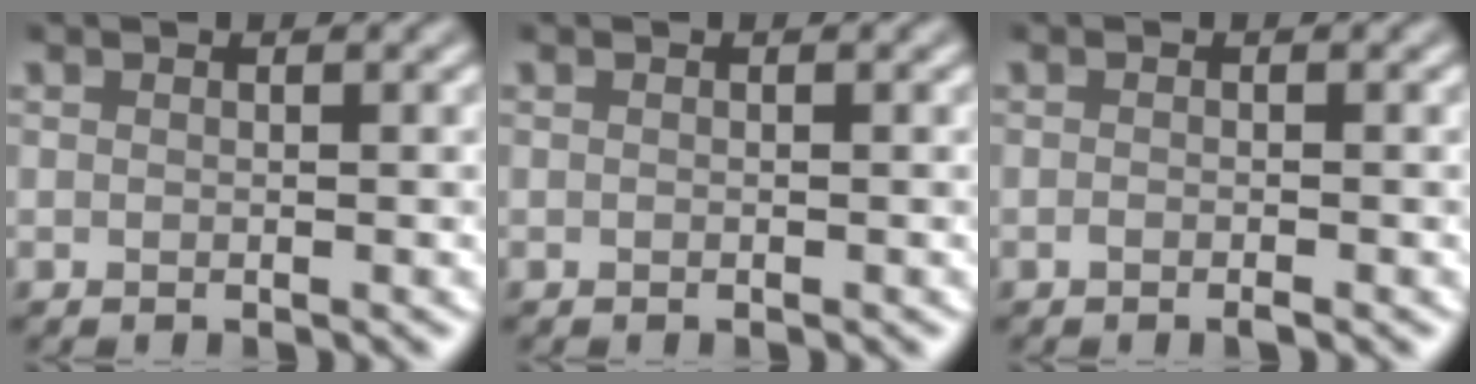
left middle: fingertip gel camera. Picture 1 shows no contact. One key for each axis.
{"total": 0.0}
{"total": 0.9, "fx": -0.5, "fy": 0.1, "fz": 0.7, "tx": -0.011, "ty": -0.001, "tz": -0.011}